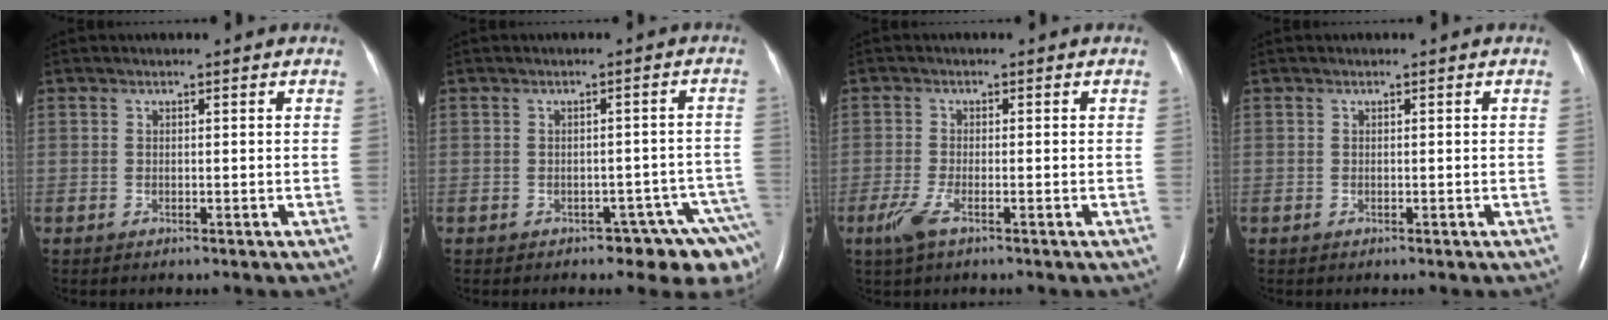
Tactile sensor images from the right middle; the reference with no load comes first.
{"total": 7.5, "force": [-6.0, 3.1, 3.3], "torque": [-0.017, 0.016, -0.067]}
{"total": 3.1, "force": [-1.8, 0.6, 2.5], "torque": [-0.064, -0.008, -0.041]}
{"total": 0.0}